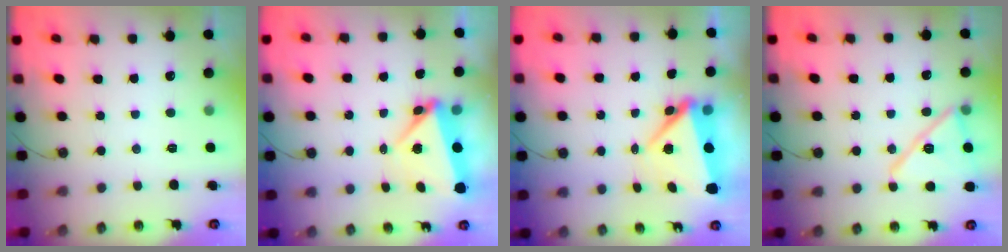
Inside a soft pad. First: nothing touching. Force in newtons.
{"total": 5.4, "press": 5.3, "slide": 0.9}
{"total": 7.5, "press": 7.4, "slide": 1.3}
{"total": 15.2, "press": 15.1, "slide": 0.9}